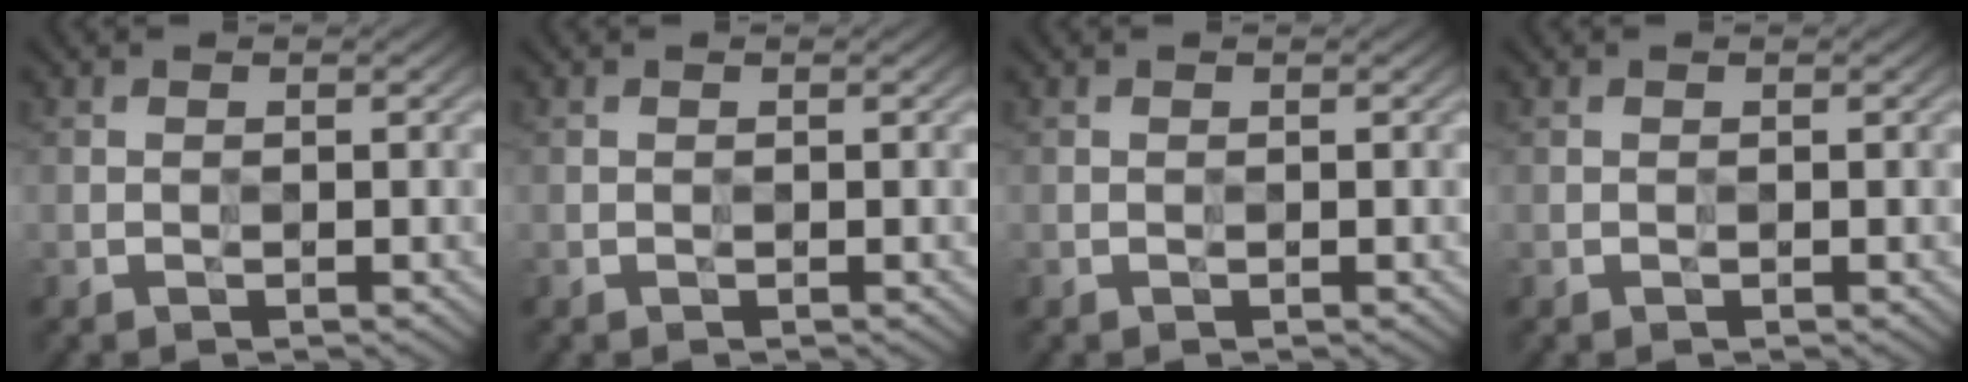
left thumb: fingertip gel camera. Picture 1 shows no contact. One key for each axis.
{"total": 0.0}
{"total": 0.0}
{"total": 0.0}